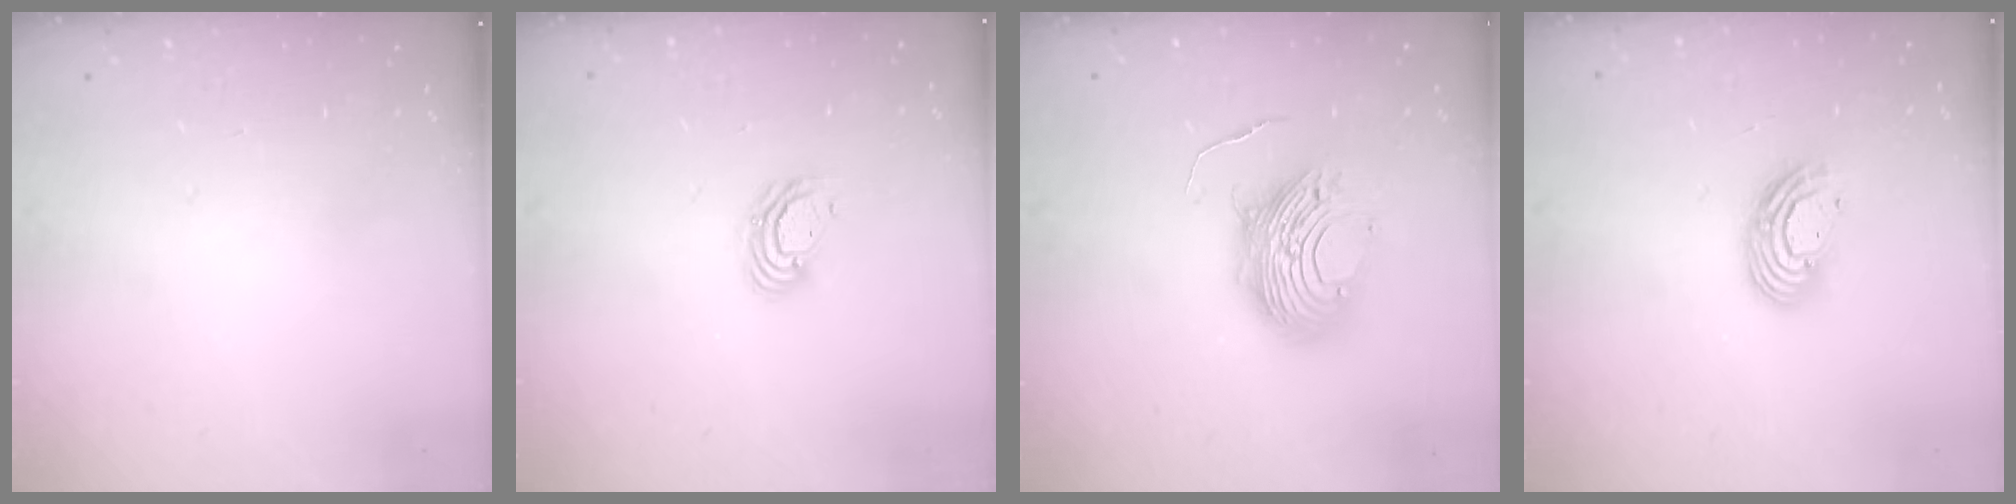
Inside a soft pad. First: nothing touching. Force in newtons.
{"total": 6.3, "press": 6.3, "slide": 0.6}
{"total": 13.0, "press": 12.9, "slide": 1.4}
{"total": 10.1, "press": 10.0, "slide": 1.1}